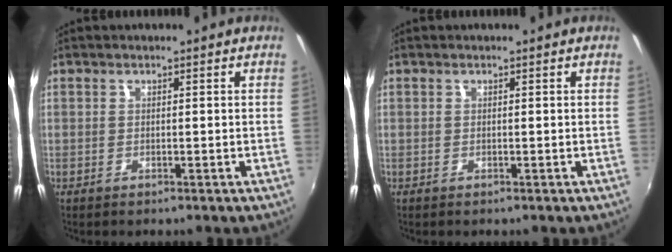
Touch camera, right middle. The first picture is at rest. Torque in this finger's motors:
{"motor_torque": [0.00, 0.00, 0.00, 0.00]}